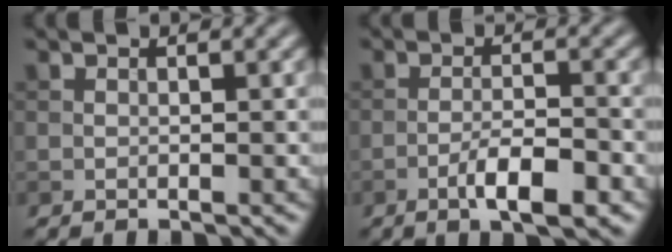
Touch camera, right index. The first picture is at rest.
{"total": 4.4, "force": [-2.3, 1.1, 3.6], "torque": [-0.066, 0.003, -0.039]}